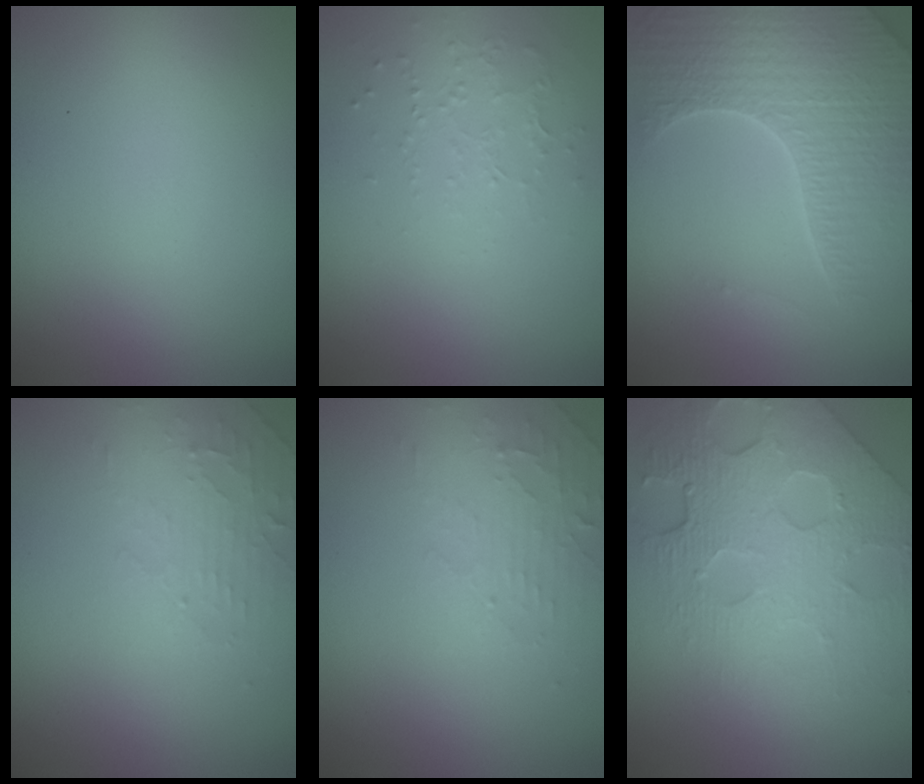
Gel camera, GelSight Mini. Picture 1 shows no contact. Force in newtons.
{"total": 1.0, "press": 0.6, "slide": 0.8}
{"total": 7.0, "press": 5.2, "slide": 4.7}
{"total": 2.4, "press": 2.3, "slide": 0.5}
{"total": 2.4, "press": 2.3, "slide": 0.5}
{"total": 8.0, "press": 5.5, "slide": 5.9}